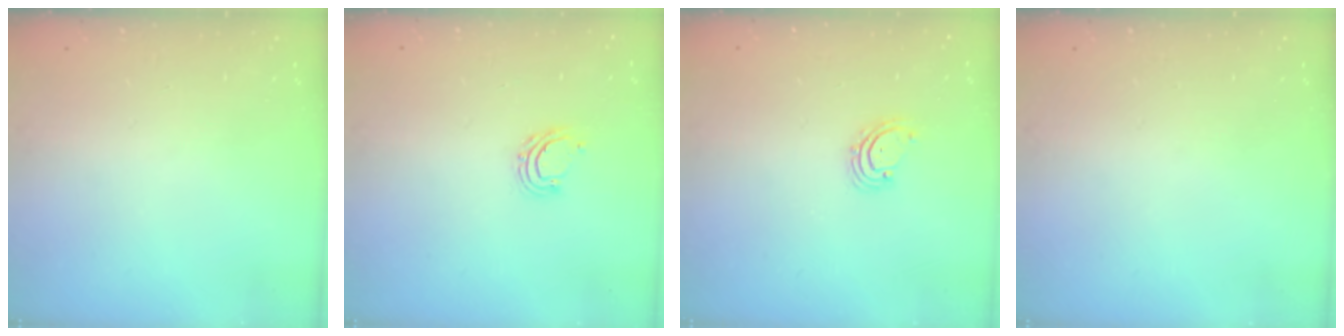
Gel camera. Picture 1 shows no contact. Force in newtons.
{"total": 4.9, "press": 4.9, "slide": 0.5}
{"total": 2.8, "press": 2.8, "slide": 0.2}
{"total": 0.0}